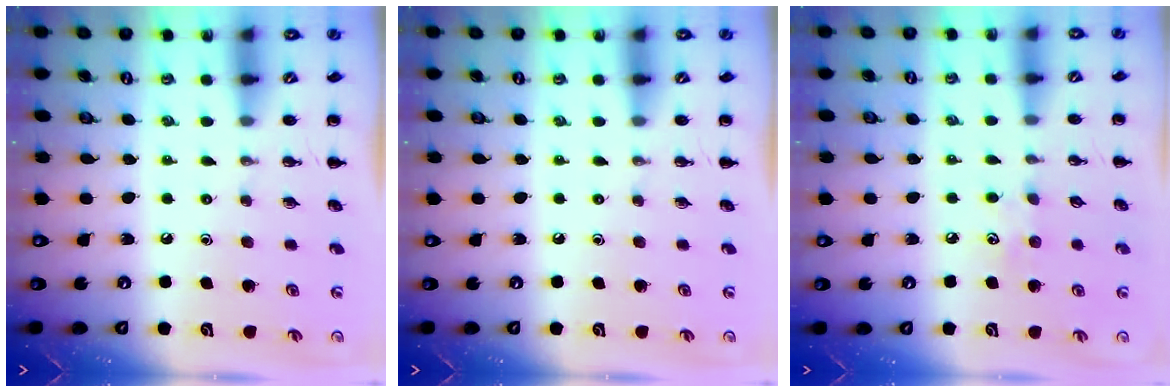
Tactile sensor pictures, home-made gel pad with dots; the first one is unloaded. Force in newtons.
{"total": 0.0}
{"total": 5.2, "press": 5.0, "slide": 1.3}